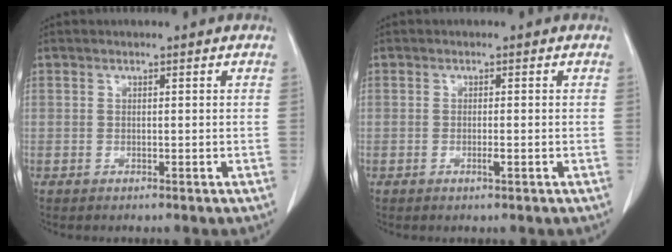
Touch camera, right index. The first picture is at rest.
{"total": 1.2, "force": [-0.4, 0.0, 1.1], "torque": [-0.022, -0.003, -0.007]}